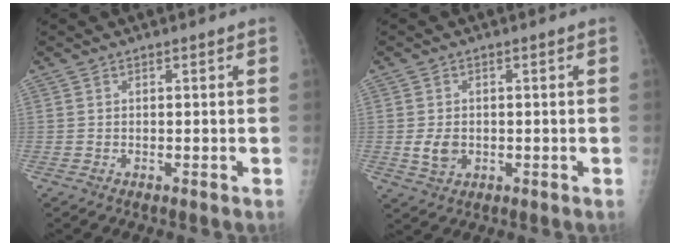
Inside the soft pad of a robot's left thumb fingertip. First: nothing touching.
{"total": 3.8, "force": [-0.3, 2.9, 2.5], "torque": [-0.038, -0.003, 0.000]}